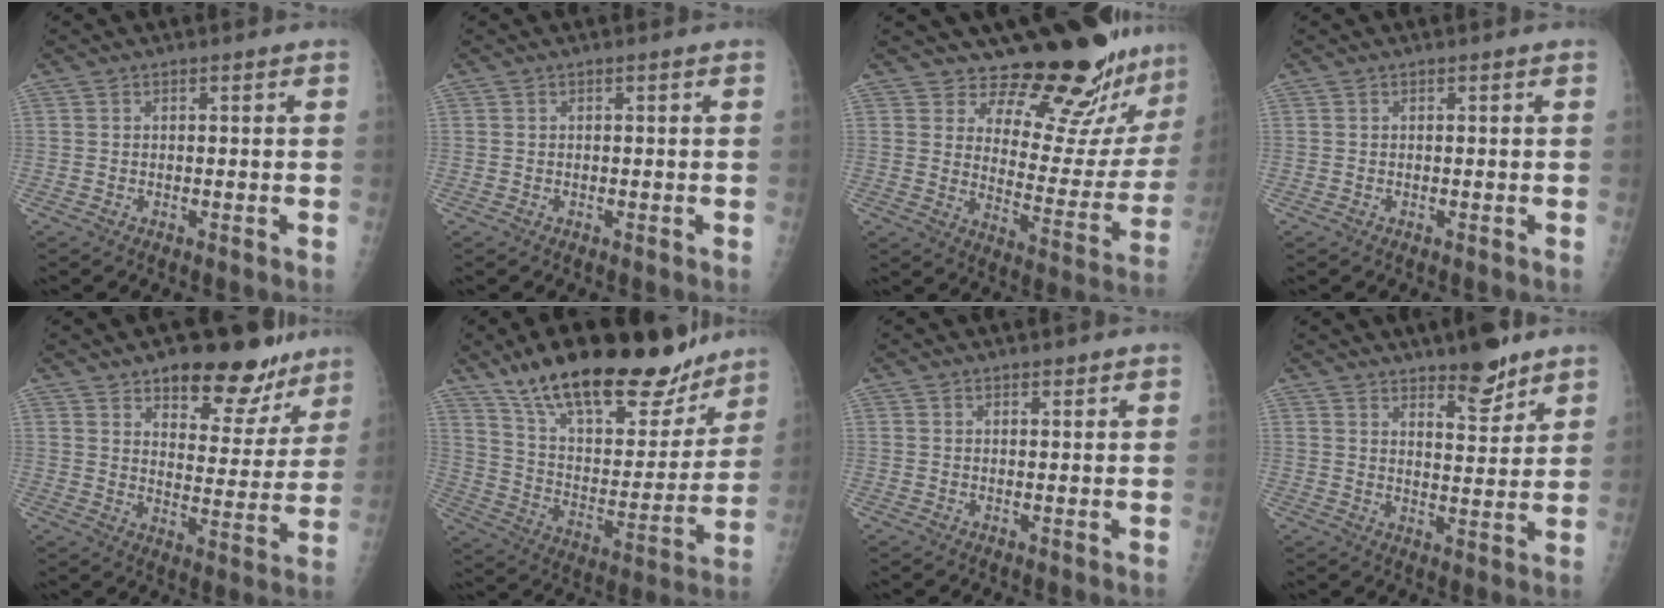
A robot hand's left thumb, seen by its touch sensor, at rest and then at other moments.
{"total": 0.0}
{"total": 19.2, "force": [17.1, 5.3, 6.8], "torque": [-0.039, -0.160, 0.221]}
{"total": 0.0}
{"total": 17.4, "force": [12.6, 8.2, 8.7], "torque": [-0.055, -0.078, 0.171]}
{"total": 28.7, "force": [21.0, 10.8, 16.3], "torque": [-0.215, -0.074, 0.334]}
{"total": 1.2, "force": [1.0, 0.5, 0.4], "torque": [0.004, -0.006, 0.012]}
{"total": 8.3, "force": [6.2, 2.7, 4.7], "torque": [-0.048, -0.046, 0.096]}